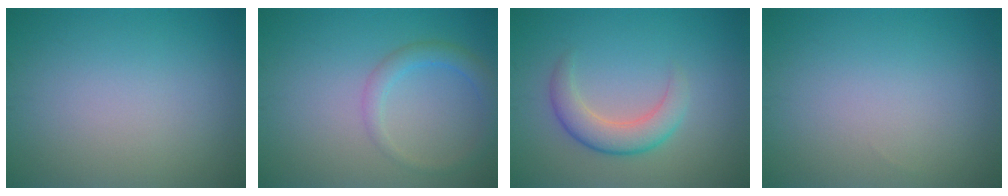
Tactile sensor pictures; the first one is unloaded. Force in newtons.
{"total": 2.3, "press": 2.3, "slide": 0.1}
{"total": 3.7, "press": 3.7, "slide": 0.3}
{"total": 0.0}